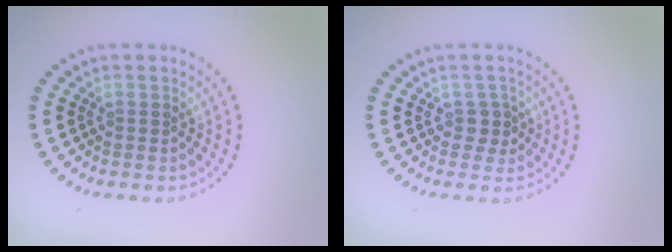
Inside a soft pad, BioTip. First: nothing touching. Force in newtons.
{"total": 1.5, "press": 1.3, "slide": 0.8}